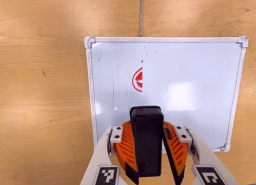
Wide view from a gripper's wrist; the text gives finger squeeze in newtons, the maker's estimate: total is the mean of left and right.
{"total": 9.9, "left": 9.6, "right": 10.2}